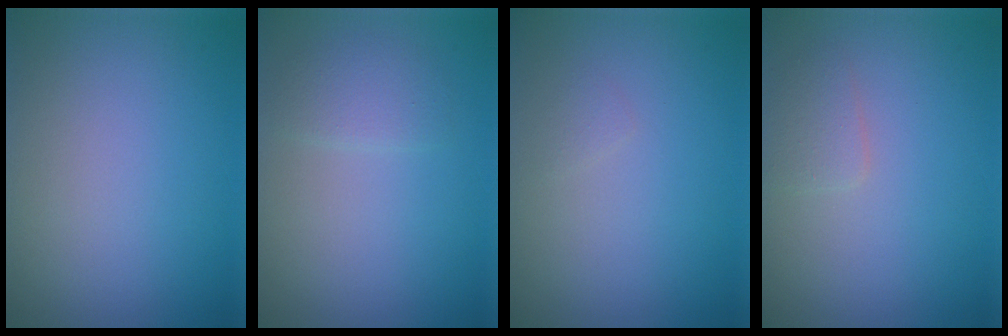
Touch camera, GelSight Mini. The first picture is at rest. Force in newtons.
{"total": 1.5, "press": 1.5, "slide": 0.1}
{"total": 0.6, "press": 0.6, "slide": 0.0}
{"total": 1.4, "press": 1.4, "slide": 0.0}